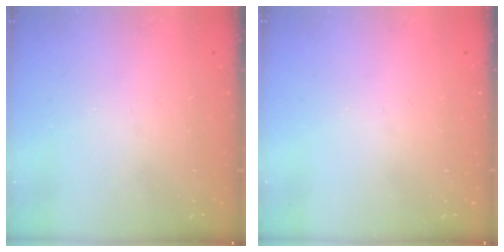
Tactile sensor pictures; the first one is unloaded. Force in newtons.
{"total": 0.0}